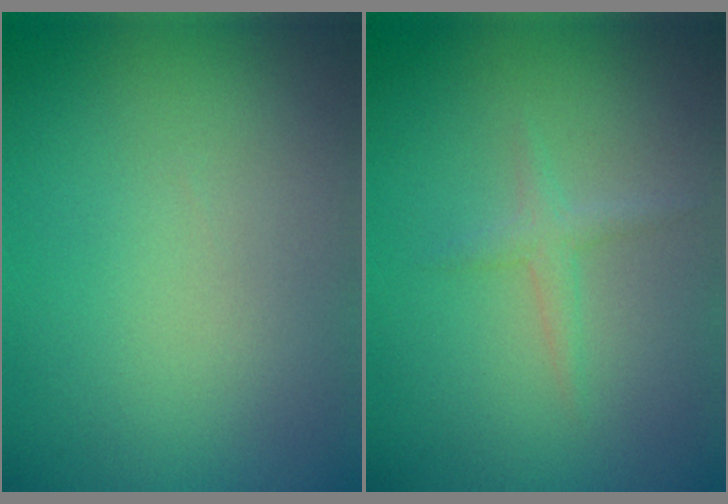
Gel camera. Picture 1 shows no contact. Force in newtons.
{"total": 1.3, "press": 1.3, "slide": 0.0}